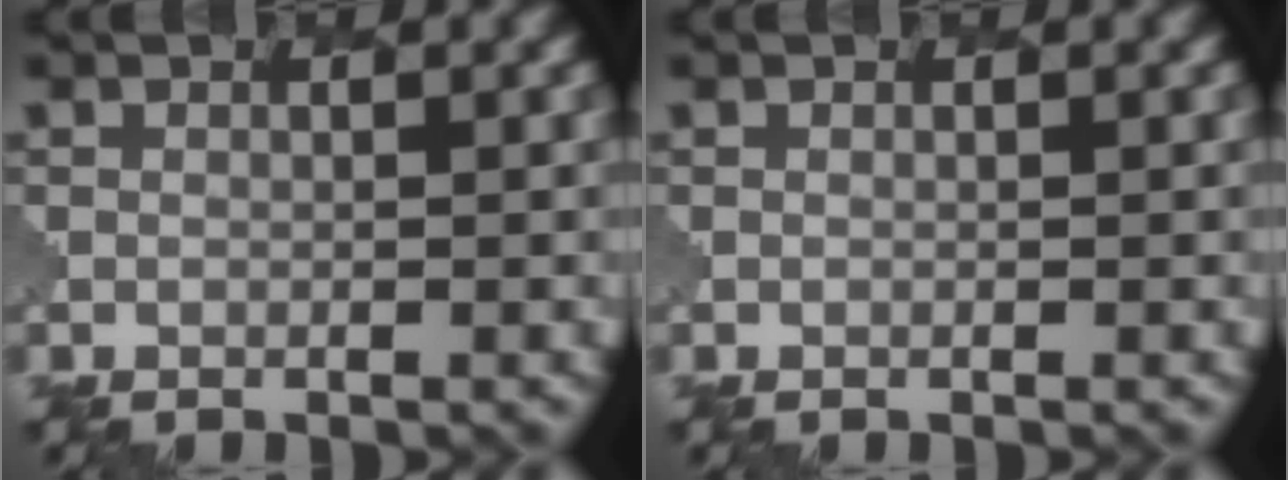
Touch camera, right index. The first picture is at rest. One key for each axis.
{"total": 0.0}